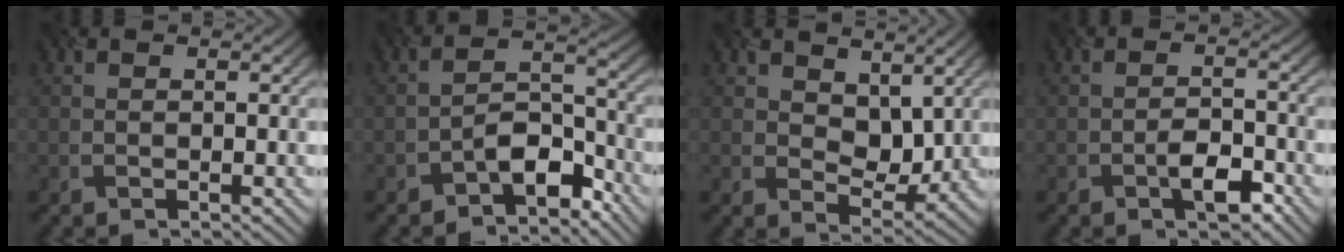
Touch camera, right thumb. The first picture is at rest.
{"total": 7.0, "force": [-5.5, 2.9, 3.3], "torque": [-0.043, 0.013, -0.102]}
{"total": 5.3, "force": [2.4, 3.5, 3.0], "torque": [-0.069, -0.006, 0.046]}
{"total": 3.8, "force": [-2.6, 1.6, 2.3], "torque": [-0.040, 0.006, -0.040]}